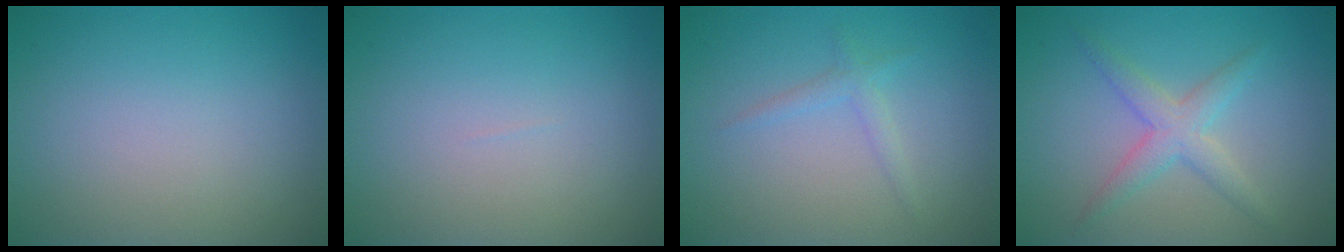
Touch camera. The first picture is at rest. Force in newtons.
{"total": 0.0}
{"total": 1.3, "press": 1.3, "slide": 0.1}
{"total": 2.8, "press": 2.8, "slide": 0.1}